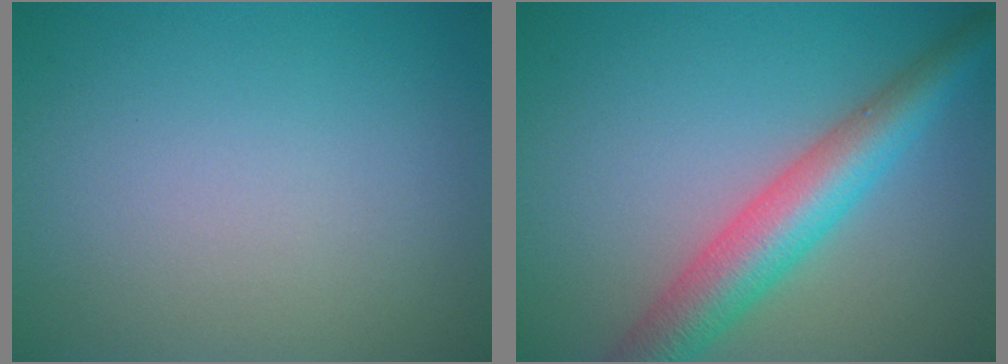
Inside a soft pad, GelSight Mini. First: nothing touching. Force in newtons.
{"total": 6.3, "press": 6.3, "slide": 0.1}